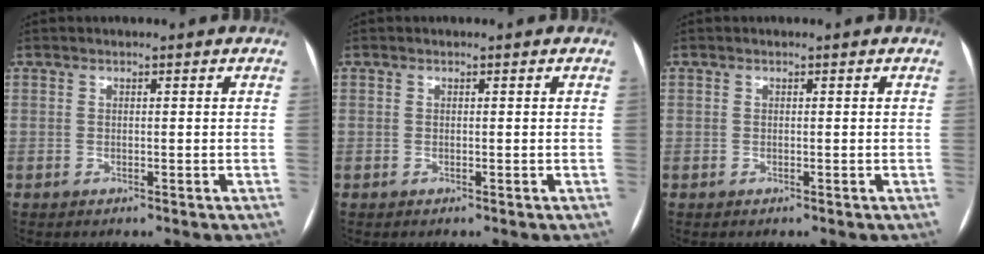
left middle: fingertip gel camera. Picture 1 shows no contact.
{"total": 0.0}
{"total": 0.0}